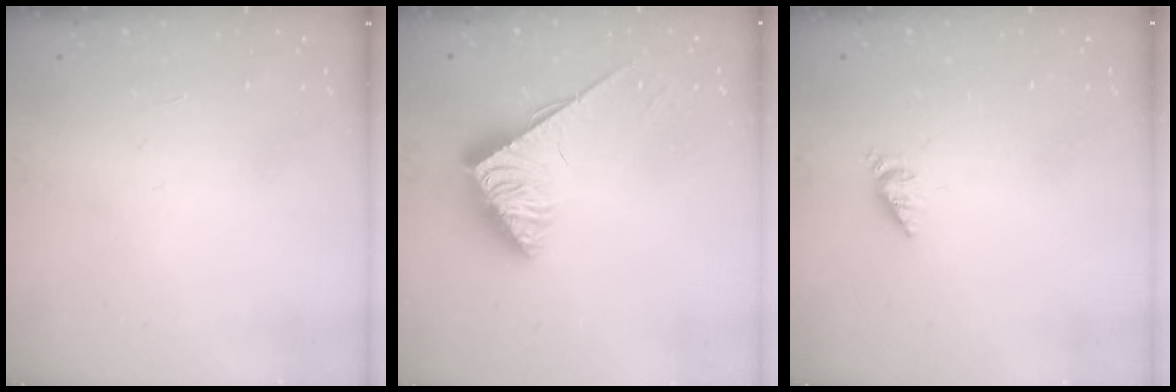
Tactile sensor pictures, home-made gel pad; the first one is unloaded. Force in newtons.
{"total": 3.9, "press": 3.8, "slide": 0.7}
{"total": 2.6, "press": 2.6, "slide": 0.3}